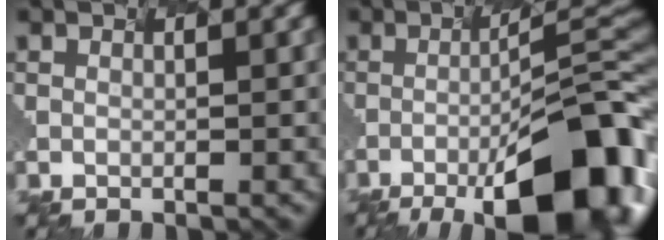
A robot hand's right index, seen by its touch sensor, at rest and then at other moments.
{"total": 13.6, "force": [-5.4, 3.3, 12.1], "torque": [-0.139, -0.005, -0.054]}